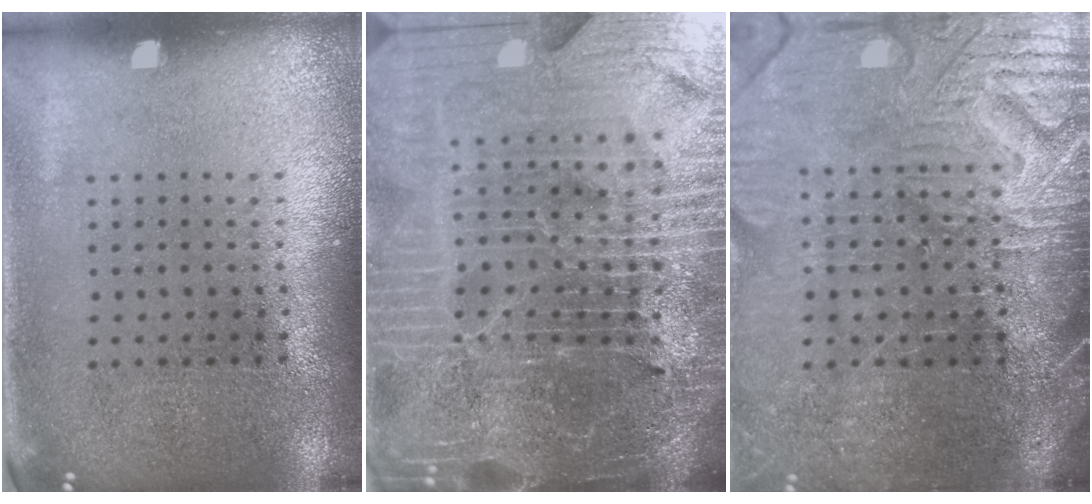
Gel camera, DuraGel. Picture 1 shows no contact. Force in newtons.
{"total": 6.6, "press": 5.8, "slide": 3.0}
{"total": 4.4, "press": 4.0, "slide": 1.8}